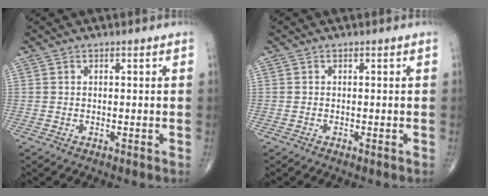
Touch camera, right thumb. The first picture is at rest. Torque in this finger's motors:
{"motor_torque": [0.69, 0.02, -0.05, -0.15, -0.01]}